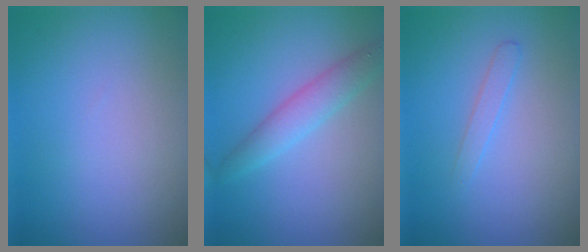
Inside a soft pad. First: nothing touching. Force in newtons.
{"total": 2.9, "press": 2.9, "slide": 0.0}
{"total": 1.2, "press": 1.2, "slide": 0.0}